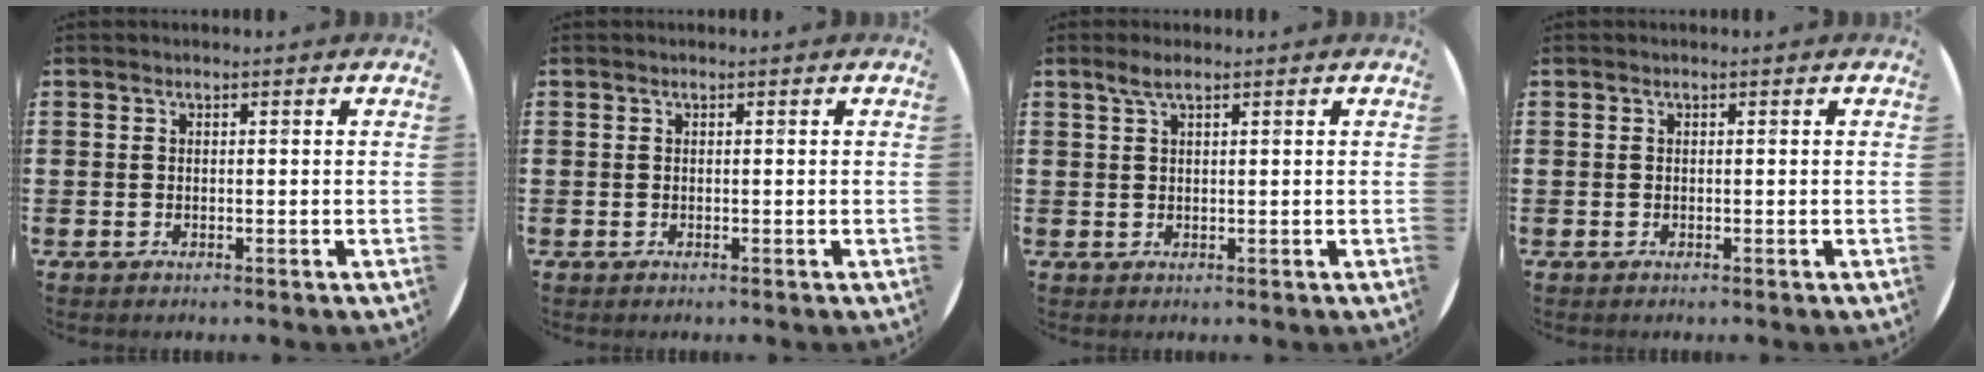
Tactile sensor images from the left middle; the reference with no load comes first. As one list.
[{"total": 0.0}, {"total": 1.9, "force": [1.3, 0.3, 1.4], "torque": [-0.028, 0.005, 0.022]}, {"total": 0.0}]